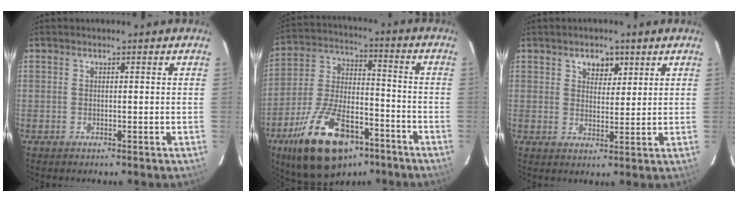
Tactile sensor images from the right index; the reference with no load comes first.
{"total": 22.1, "force": [-13.3, 10.2, 14.5], "torque": [-0.276, -0.004, -0.216]}
{"total": 4.1, "force": [2.3, 2.8, 1.9], "torque": [-0.021, 0.001, 0.037]}